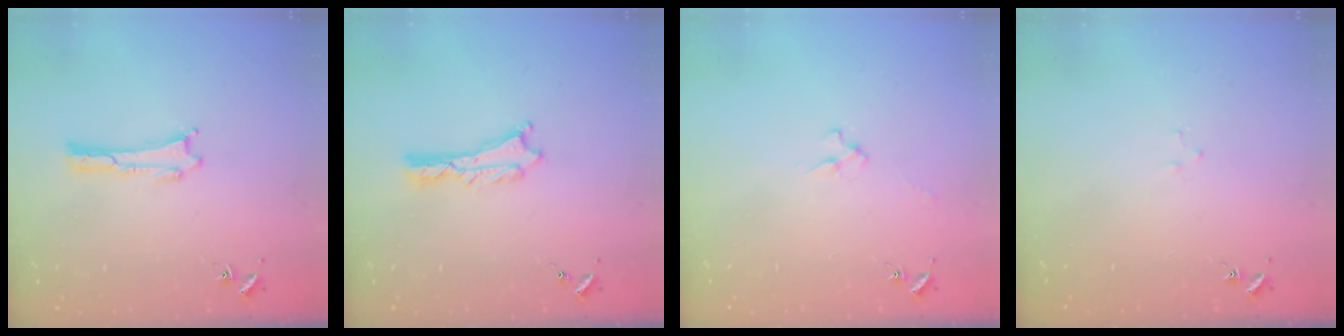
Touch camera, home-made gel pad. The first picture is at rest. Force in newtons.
{"total": 0.7, "press": 0.6, "slide": 0.2}
{"total": 2.4, "press": 2.4, "slide": 0.3}
{"total": 1.6, "press": 1.6, "slide": 0.1}